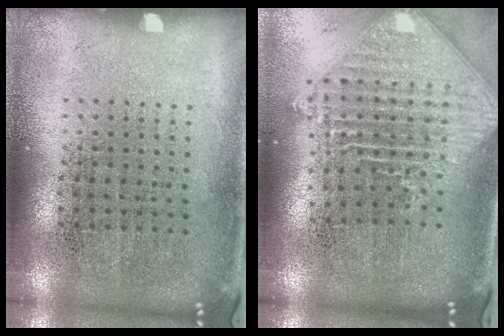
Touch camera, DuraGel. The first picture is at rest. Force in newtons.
{"total": 2.3, "press": 1.8, "slide": 1.5}